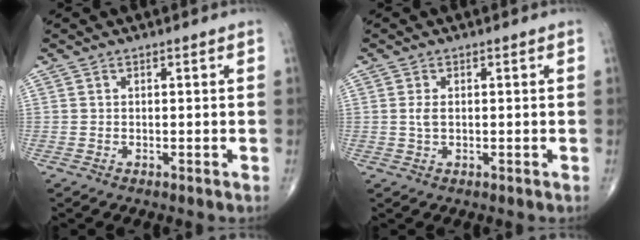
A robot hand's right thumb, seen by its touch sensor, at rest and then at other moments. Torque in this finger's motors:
{"motor_torque": [0.00, 0.00, 0.23, 0.23, 0.00]}